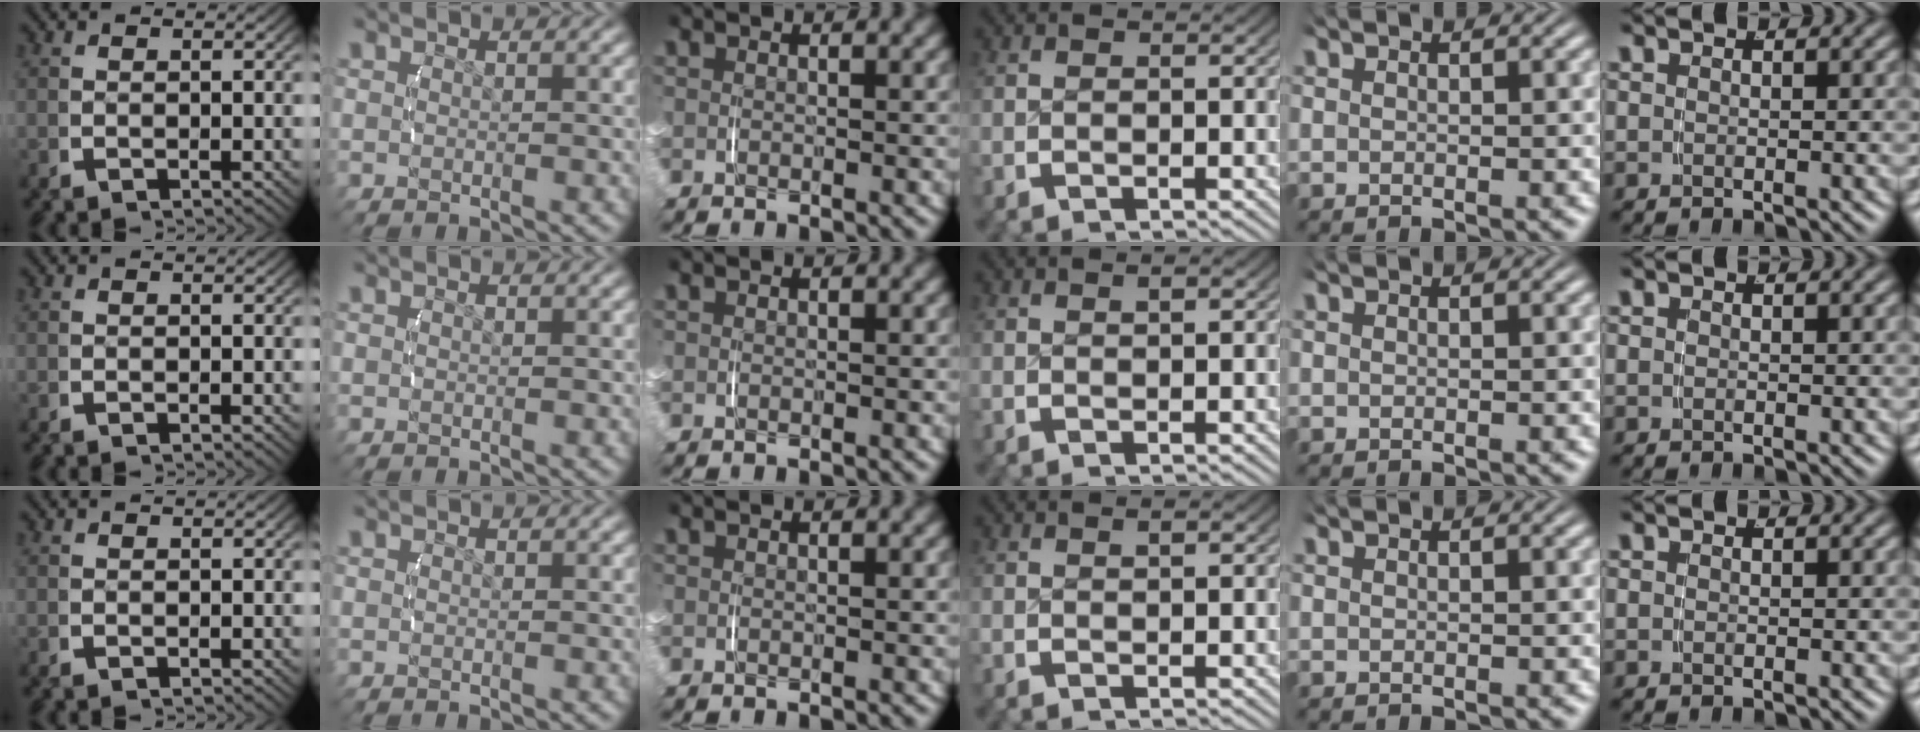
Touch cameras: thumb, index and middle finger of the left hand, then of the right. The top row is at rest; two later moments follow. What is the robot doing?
{"motion": "lift_and_place", "object": "small bumper sticker"}